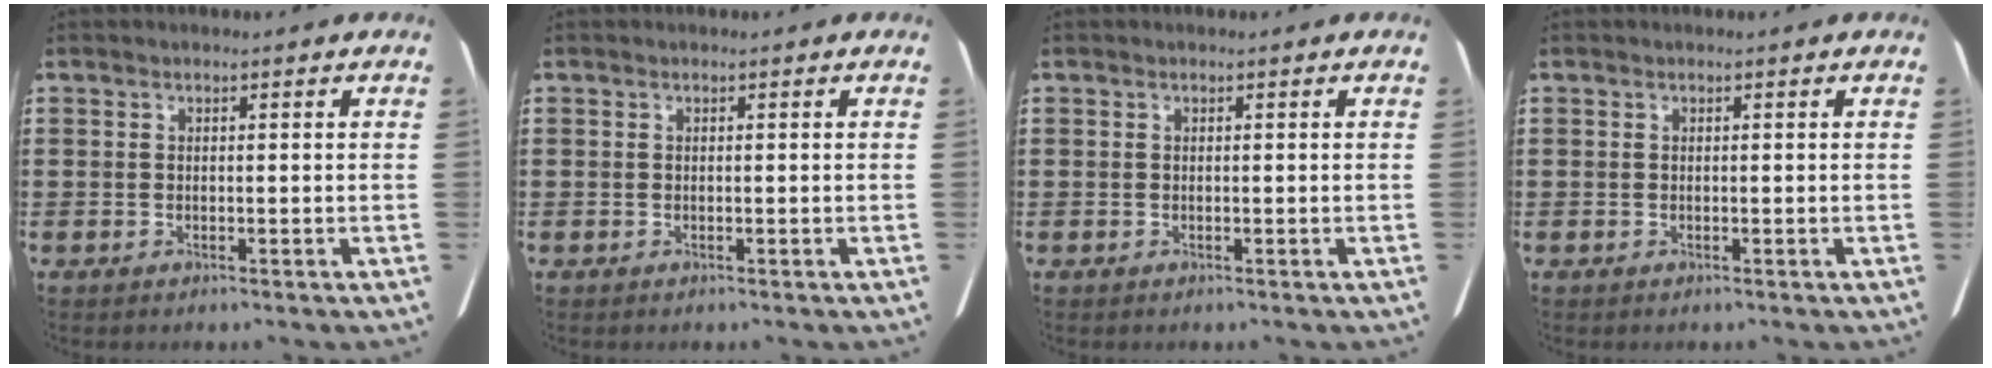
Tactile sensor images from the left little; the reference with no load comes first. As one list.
[{"total": 0.0}, {"total": 0.0}, {"total": 0.0}]